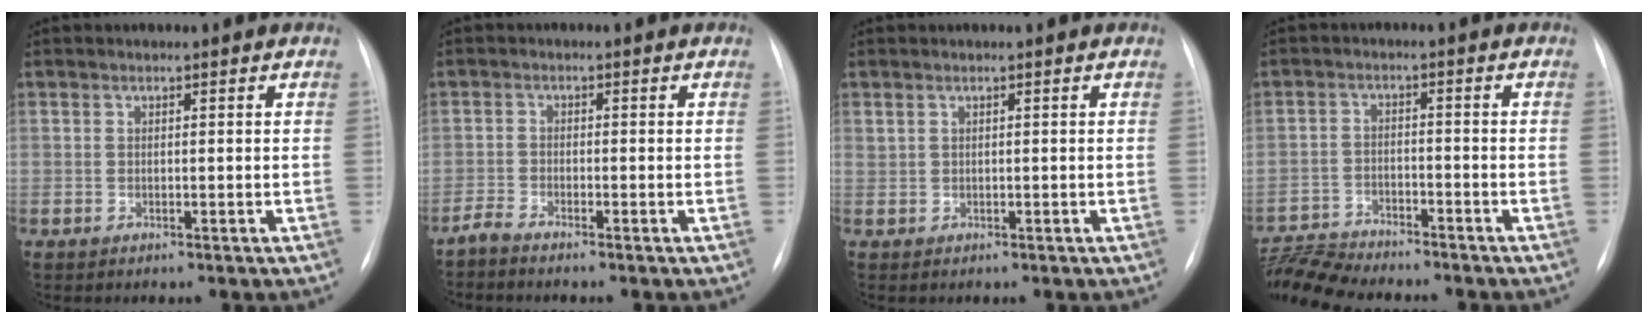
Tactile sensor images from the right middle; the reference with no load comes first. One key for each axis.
{"total": 1.6, "fx": -1.5, "fy": -0.3, "fz": 0.2, "tx": -0.007, "ty": -0.005, "tz": -0.033}
{"total": 0.5, "fx": 0.4, "fy": 0.3, "fz": 0.1, "tx": 0.002, "ty": 0.009, "tz": 0.009}
{"total": 8.9, "fx": -8.7, "fy": 0.4, "fz": 1.6, "tx": -0.035, "ty": 0.000, "tz": -0.156}